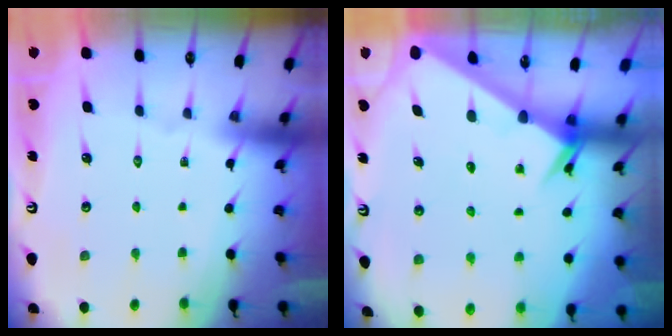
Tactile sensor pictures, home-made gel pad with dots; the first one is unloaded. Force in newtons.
{"total": 2.5, "press": 2.5, "slide": 0.1}